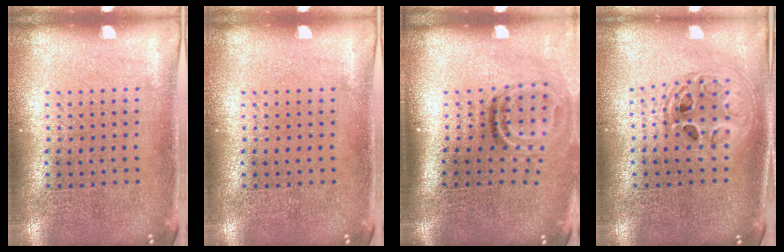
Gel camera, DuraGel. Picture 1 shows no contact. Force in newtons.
{"total": 0.0}
{"total": 2.0, "press": 1.1, "slide": 1.6}
{"total": 1.8, "press": 1.5, "slide": 1.0}